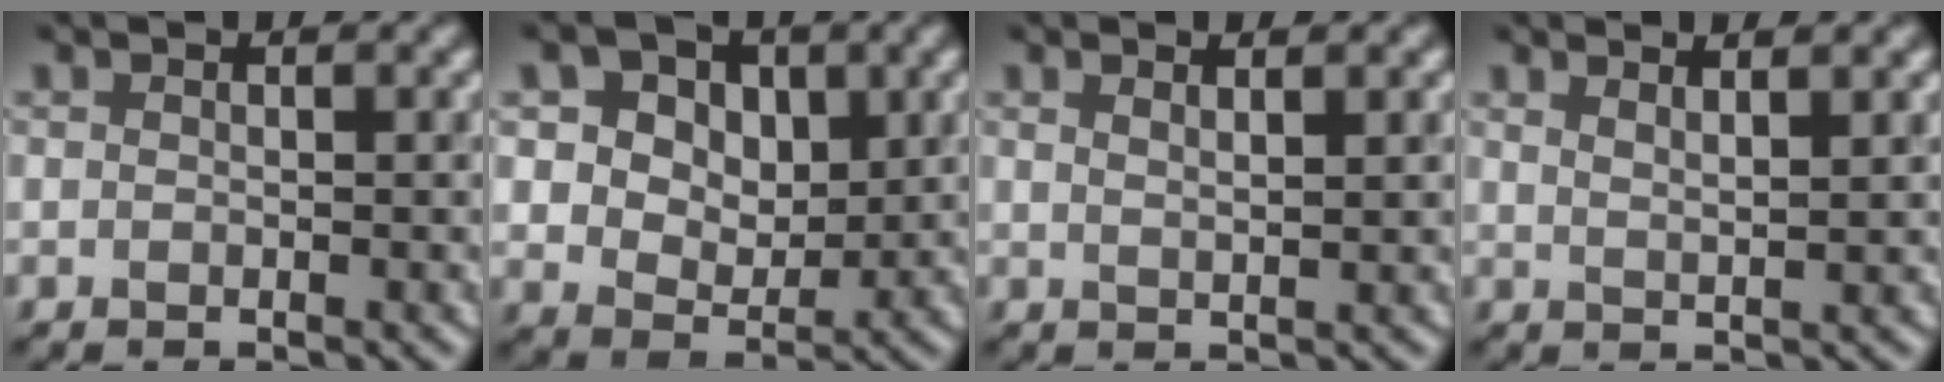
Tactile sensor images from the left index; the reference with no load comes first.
{"total": 8.1, "force": [3.3, 5.6, 4.9], "torque": [-0.089, 0.007, 0.045]}
{"total": 2.1, "force": [1.3, 0.7, 1.5], "torque": [-0.009, 0.007, 0.007]}
{"total": 2.7, "force": [1.9, 0.7, 1.7], "torque": [-0.007, 0.012, 0.013]}